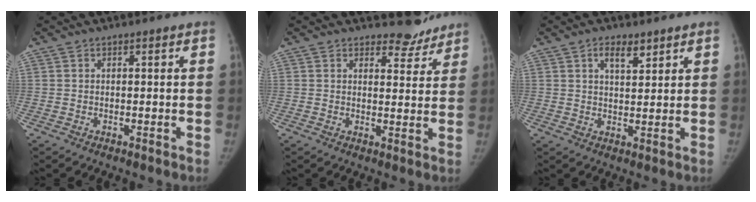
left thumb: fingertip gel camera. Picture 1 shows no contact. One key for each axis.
{"total": 4.9, "fx": 4.4, "fy": 2.1, "fz": 0.0, "tx": 0.029, "ty": -0.038, "tz": 0.052}
{"total": 4.5, "fx": 2.8, "fy": 2.0, "fz": 2.9, "tx": -0.033, "ty": -0.017, "tz": 0.046}